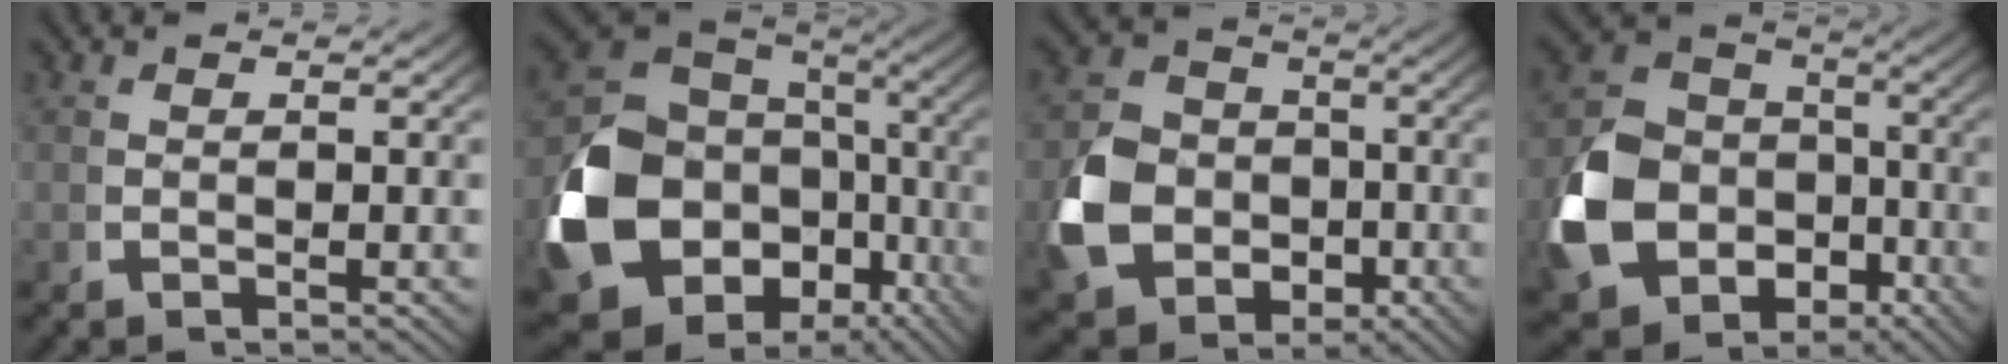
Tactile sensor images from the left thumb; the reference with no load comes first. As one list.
[{"total": 19.8, "force": [-4.6, 14.6, 12.6], "torque": [-0.280, -0.084, -0.037]}, {"total": 13.3, "force": [-2.9, 11.0, 6.9], "torque": [-0.168, -0.061, -0.029]}, {"total": 16.6, "force": [-4.2, 13.7, 8.3], "torque": [-0.216, -0.063, -0.058]}]